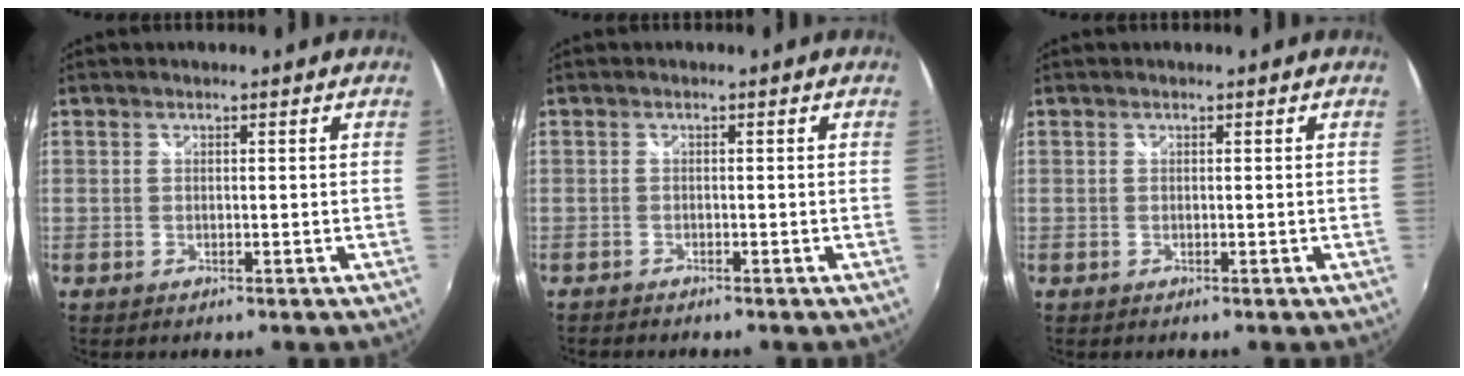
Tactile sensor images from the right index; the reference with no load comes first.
{"total": 1.6, "force": [-1.6, 0.3, 0.2], "torque": [-0.013, -0.009, -0.030]}
{"total": 0.0}